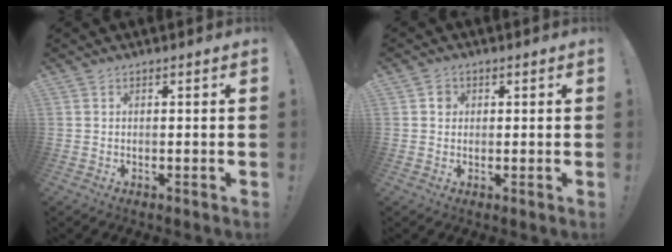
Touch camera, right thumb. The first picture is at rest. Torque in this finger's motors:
{"motor_torque": [-0.03, 0.32, 0.19, -0.08, 0.02]}